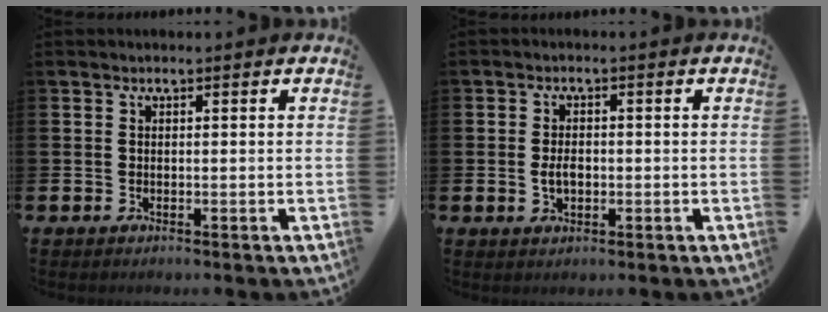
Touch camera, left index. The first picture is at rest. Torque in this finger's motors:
{"motor_torque": [0.36, -0.24, 0.07, 0.08]}